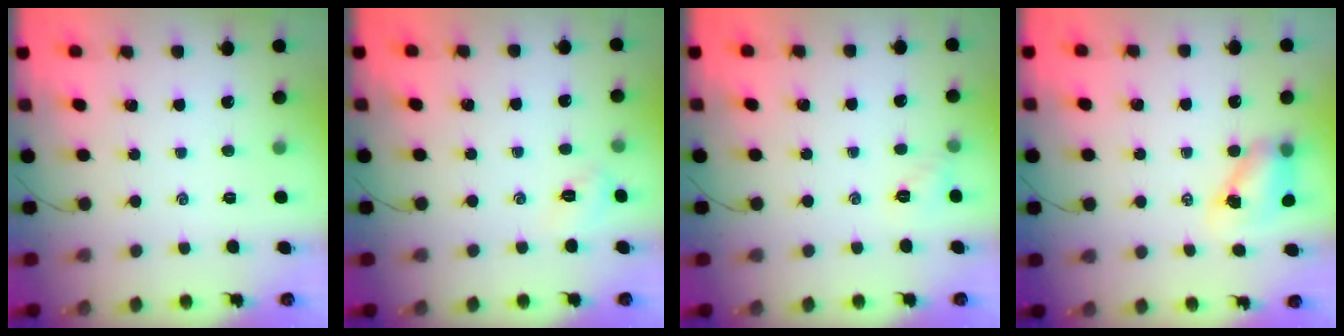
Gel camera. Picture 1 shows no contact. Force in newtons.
{"total": 3.2, "press": 3.1, "slide": 1.0}
{"total": 5.3, "press": 5.1, "slide": 1.5}
{"total": 6.4, "press": 6.3, "slide": 1.0}